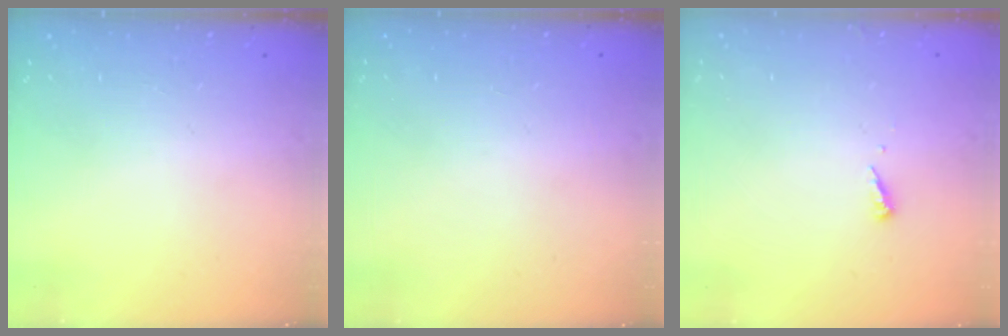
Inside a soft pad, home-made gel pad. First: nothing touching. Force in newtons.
{"total": 0.9, "press": 0.9, "slide": 0.0}
{"total": 3.5, "press": 3.5, "slide": 0.2}